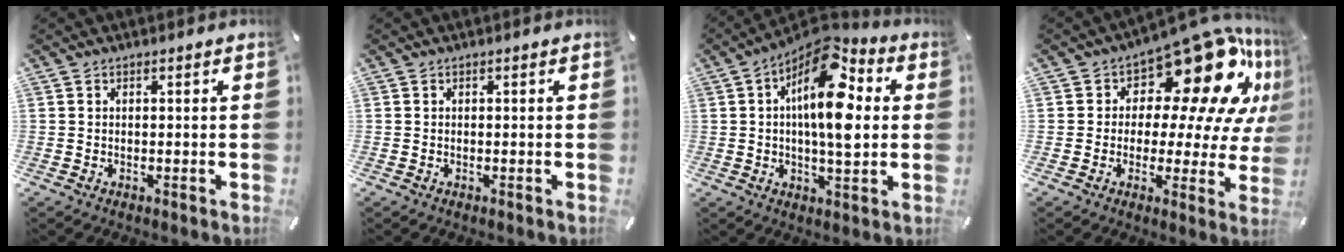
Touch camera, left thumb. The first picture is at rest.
{"total": 0.0}
{"total": 16.4, "force": [4.7, 6.8, 14.1], "torque": [-0.247, -0.033, 0.072]}
{"total": 19.8, "force": [10.5, 9.6, 13.7], "torque": [-0.185, -0.088, 0.174]}